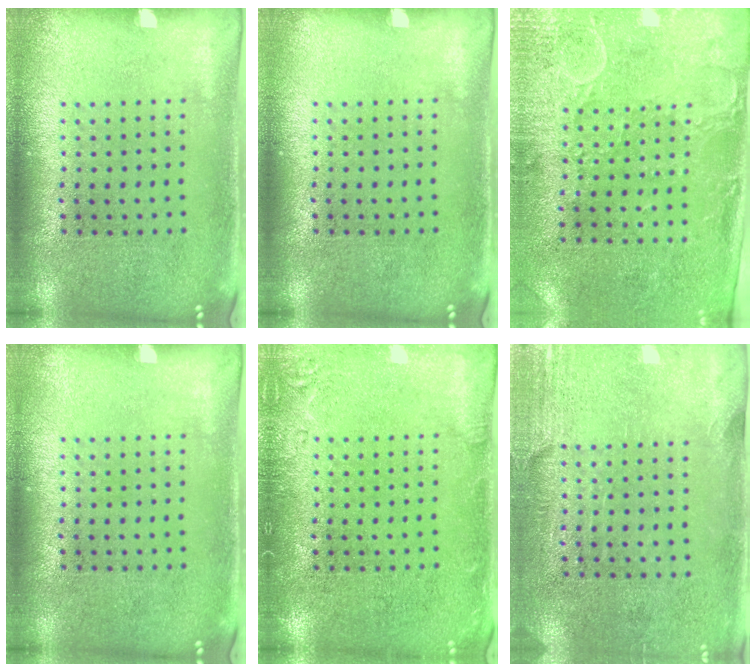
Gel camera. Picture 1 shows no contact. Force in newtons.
{"total": 0.0}
{"total": 2.9, "press": 2.3, "slide": 1.7}
{"total": 0.0}
{"total": 1.9, "press": 1.8, "slide": 0.3}
{"total": 2.8, "press": 2.4, "slide": 1.4}